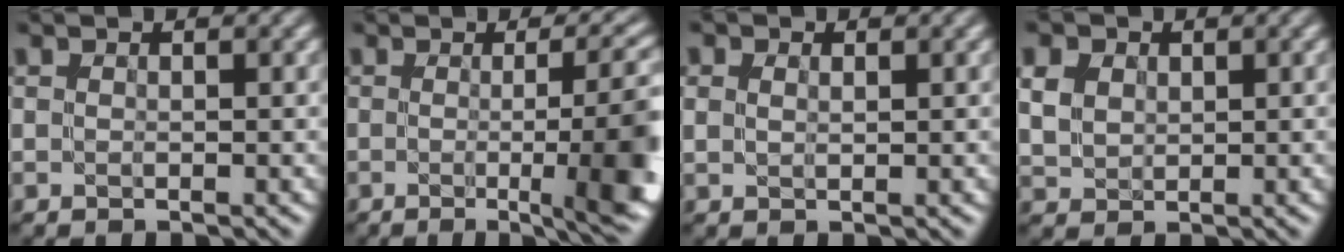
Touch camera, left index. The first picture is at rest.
{"total": 11.5, "force": [-1.0, 3.5, 10.9], "torque": [-0.095, 0.003, -0.016]}
{"total": 1.4, "force": [0.8, 0.9, 0.8], "torque": [-0.011, 0.001, 0.009]}
{"total": 3.3, "force": [1.4, 2.4, 1.7], "torque": [-0.043, 0.009, 0.022]}